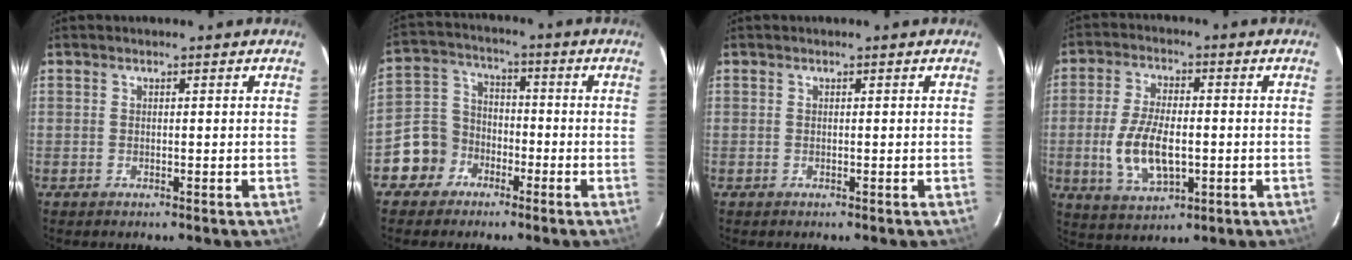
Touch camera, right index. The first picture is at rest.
{"total": 8.2, "force": [-4.5, 6.8, 0.9], "torque": [-0.031, 0.039, -0.086]}
{"total": 0.0}
{"total": 11.2, "force": [-1.9, 5.3, 9.7], "torque": [-0.198, -0.006, -0.028]}